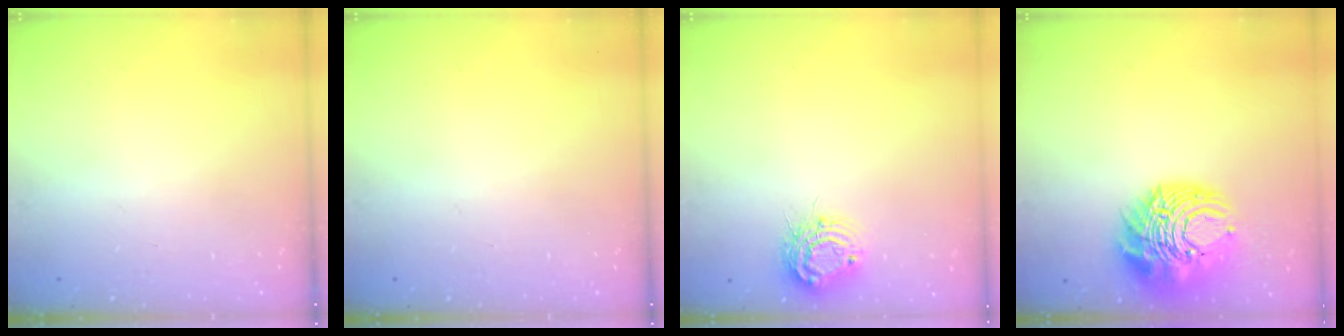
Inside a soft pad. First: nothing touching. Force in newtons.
{"total": 0.0}
{"total": 9.8, "press": 9.8, "slide": 0.8}
{"total": 15.1, "press": 15.0, "slide": 1.9}